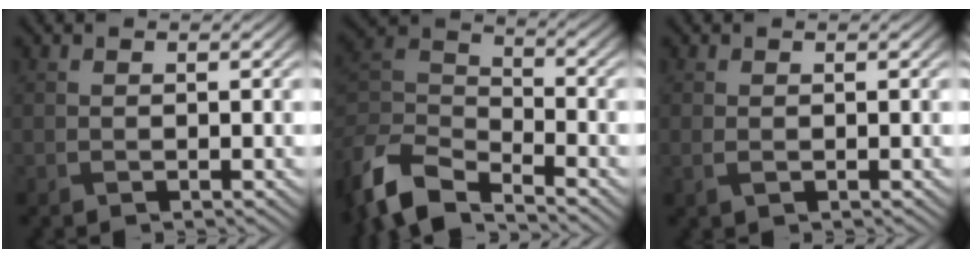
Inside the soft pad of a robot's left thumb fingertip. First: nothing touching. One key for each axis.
{"total": 9.1, "fx": -7.2, "fy": 3.4, "fz": 4.4, "tx": -0.103, "ty": -0.011, "tz": -0.154}
{"total": 1.0, "fx": -0.1, "fy": 0.5, "fz": 0.8, "tx": -0.024, "ty": -0.001, "tz": 0.001}